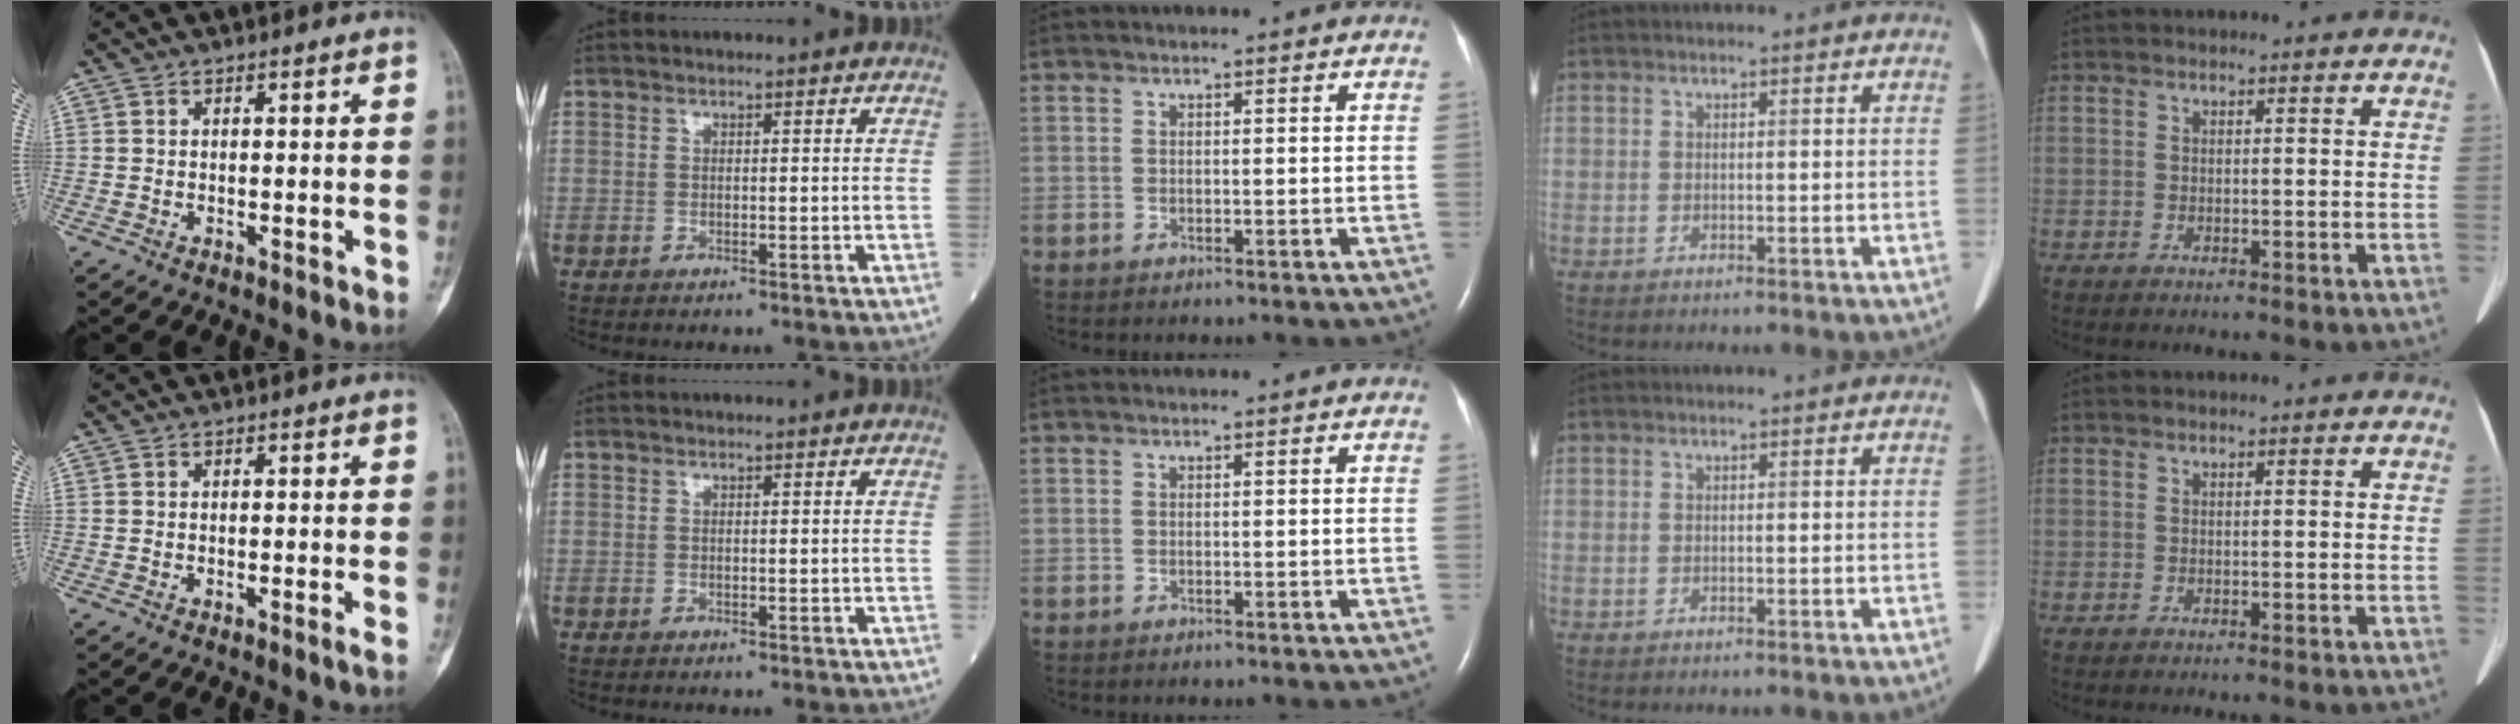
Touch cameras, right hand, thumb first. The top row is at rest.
{"thumb": {"total": 0.6, "force": [-0.3, -0.2, 0.5], "torque": [-0.005, 0.000, -0.006]}}